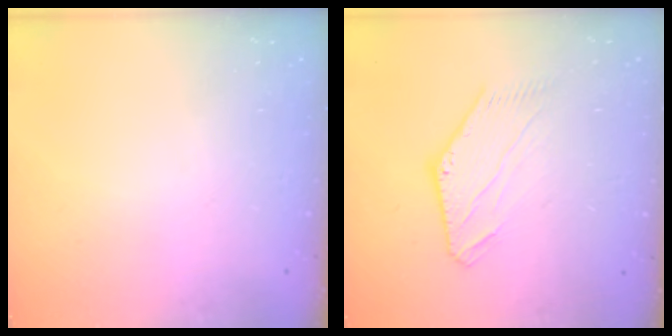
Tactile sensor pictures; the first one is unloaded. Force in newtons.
{"total": 3.8, "press": 3.7, "slide": 0.4}